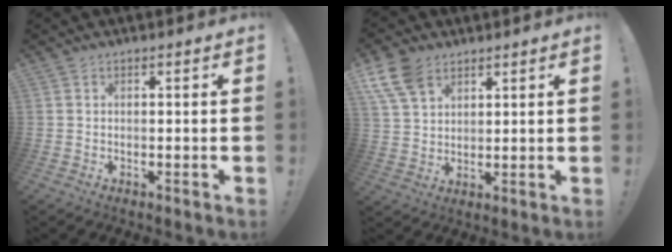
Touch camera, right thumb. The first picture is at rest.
{"total": 9.8, "force": [5.9, 6.1, 5.0], "torque": [-0.099, -0.021, 0.115]}